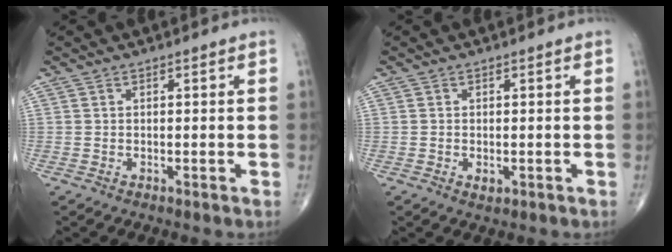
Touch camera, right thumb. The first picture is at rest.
{"total": 1.2, "force": [-0.3, 0.8, 0.9], "torque": [-0.012, -0.003, -0.003]}